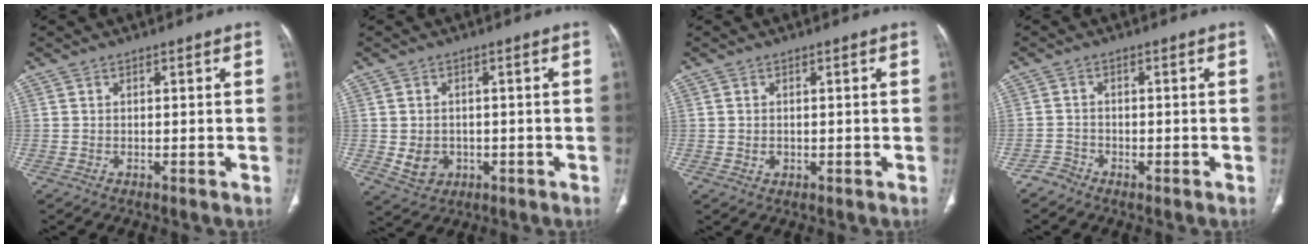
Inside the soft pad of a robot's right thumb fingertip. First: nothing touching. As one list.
[{"total": 4.9, "force": [-0.8, 4.2, 2.5], "torque": [-0.028, 0.005, 0.000]}, {"total": 1.3, "force": [-0.1, 1.0, 0.8], "torque": [-0.011, 0.000, 0.002]}, {"total": 1.9, "force": [-1.6, 0.9, -0.2], "torque": [0.008, 0.004, -0.036]}]